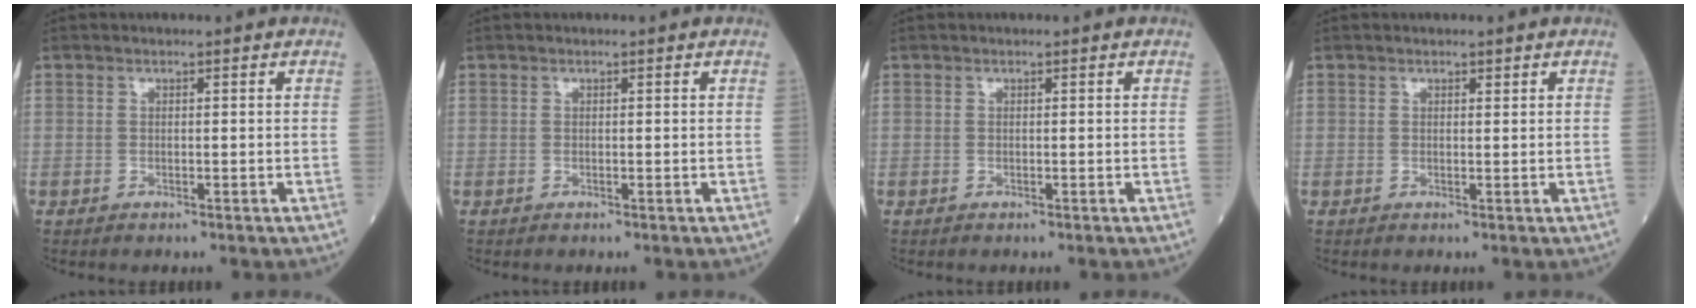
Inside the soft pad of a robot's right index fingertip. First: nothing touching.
{"total": 0.0}
{"total": 0.0}
{"total": 0.6, "force": [0.4, 0.2, 0.3], "torque": [-0.007, -0.003, 0.006]}